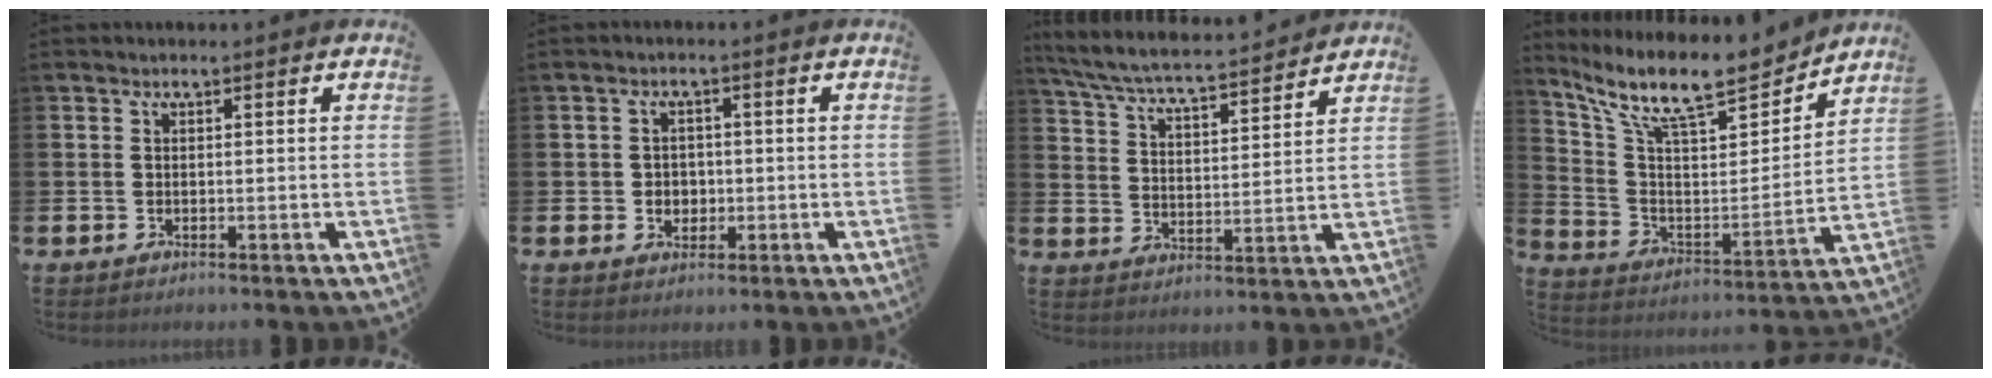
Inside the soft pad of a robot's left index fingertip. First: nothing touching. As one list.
[{"total": 2.3, "force": [-0.1, 2.2, 0.7], "torque": [-0.005, 0.003, -0.009]}, {"total": 5.9, "force": [5.6, 0.4, 2.0], "torque": [-0.067, -0.044, 0.094]}, {"total": 11.0, "force": [9.2, 2.6, 5.5], "torque": [-0.130, -0.058, 0.157]}]